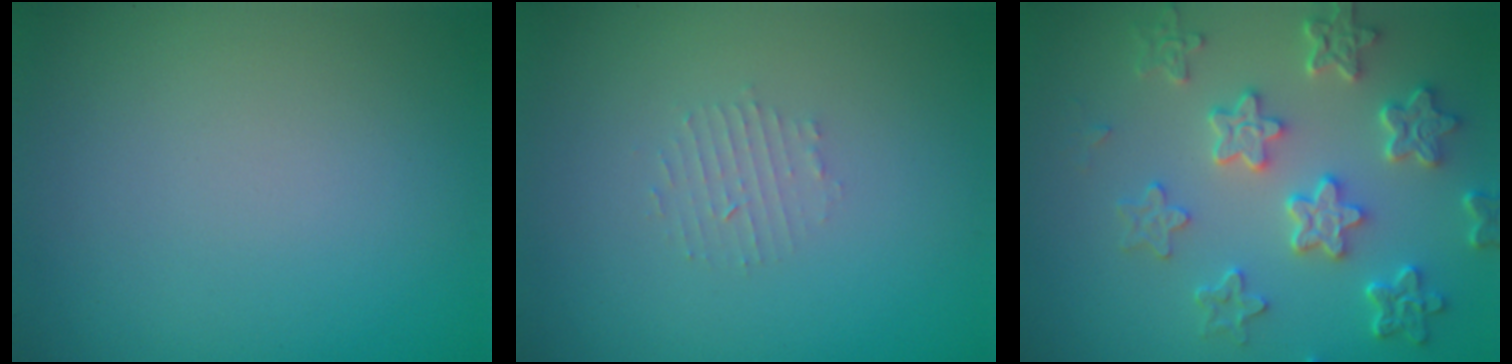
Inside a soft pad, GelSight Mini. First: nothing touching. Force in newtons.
{"total": 1.2, "press": 1.1, "slide": 0.2}
{"total": 5.9, "press": 4.5, "slide": 3.8}